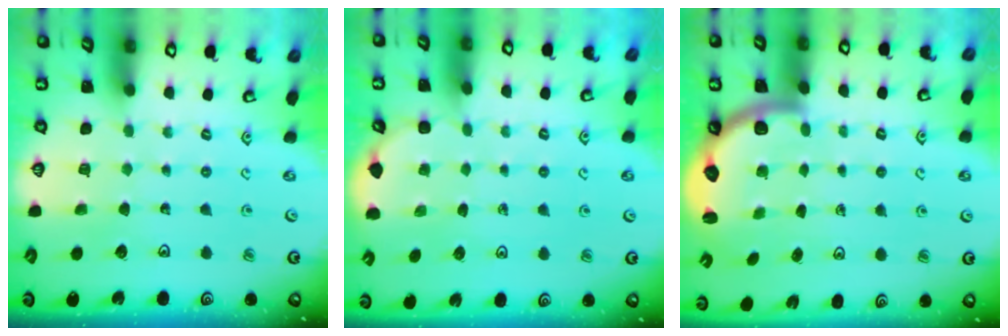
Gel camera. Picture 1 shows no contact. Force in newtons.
{"total": 2.1, "press": 1.8, "slide": 1.1}
{"total": 2.7, "press": 2.4, "slide": 1.2}